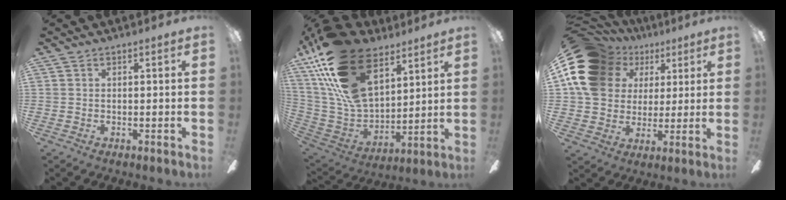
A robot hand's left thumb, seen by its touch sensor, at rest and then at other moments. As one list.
[{"total": 25.8, "force": [14.1, 14.4, 16.1], "torque": [-0.347, -0.067, 0.257]}, {"total": 18.7, "force": [5.8, 15.2, 9.2], "torque": [-0.172, -0.017, 0.110]}]